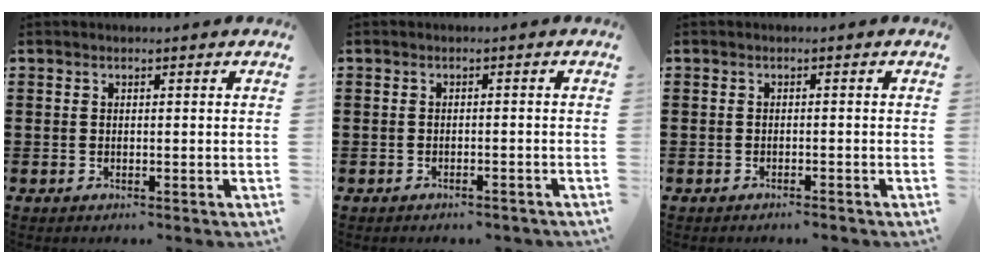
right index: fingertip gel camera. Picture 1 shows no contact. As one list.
[{"total": 1.2, "force": [-1.2, 0.1, 0.2], "torque": [-0.008, -0.001, -0.025]}, {"total": 0.9, "force": [-0.9, -0.1, 0.2], "torque": [-0.006, -0.003, -0.018]}]